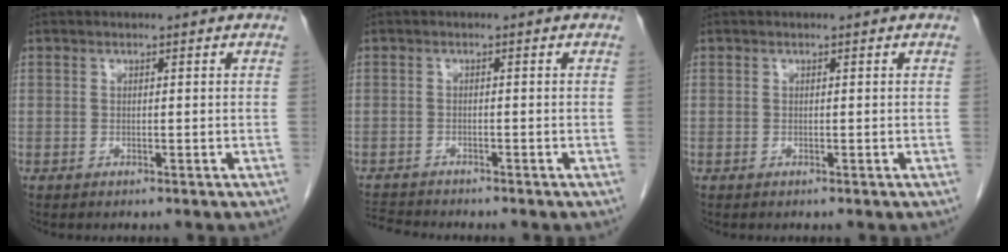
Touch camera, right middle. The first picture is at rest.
{"total": 4.1, "force": [-4.1, 0.0, 0.4], "torque": [-0.008, -0.016, -0.071]}
{"total": 0.0}